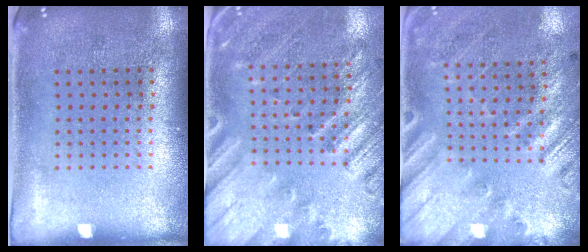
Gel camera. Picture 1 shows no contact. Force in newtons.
{"total": 2.4, "press": 2.0, "slide": 1.5}
{"total": 2.5, "press": 1.8, "slide": 1.8}